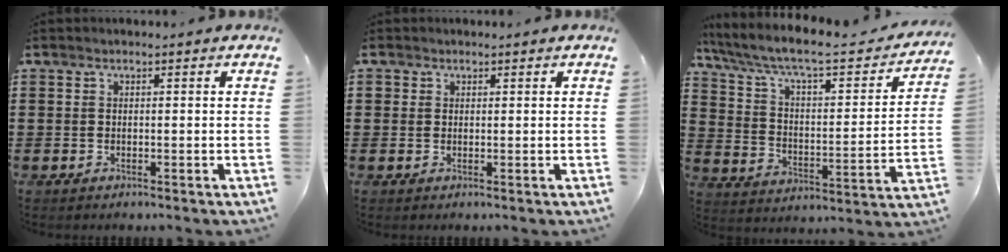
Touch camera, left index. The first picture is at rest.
{"total": 1.0, "force": [0.5, 0.9, 0.2], "torque": [-0.006, 0.005, 0.010]}
{"total": 7.4, "force": [5.8, 1.2, 4.4], "torque": [-0.111, -0.044, 0.092]}